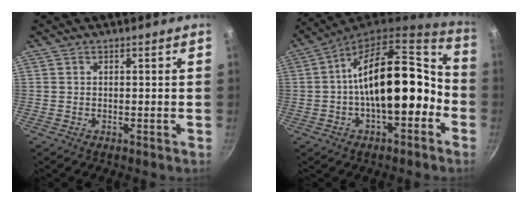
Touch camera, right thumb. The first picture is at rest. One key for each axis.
{"total": 18.4, "fx": -3.1, "fy": 9.3, "fz": 15.5, "tx": -0.191, "ty": 0.065, "tz": -0.052}